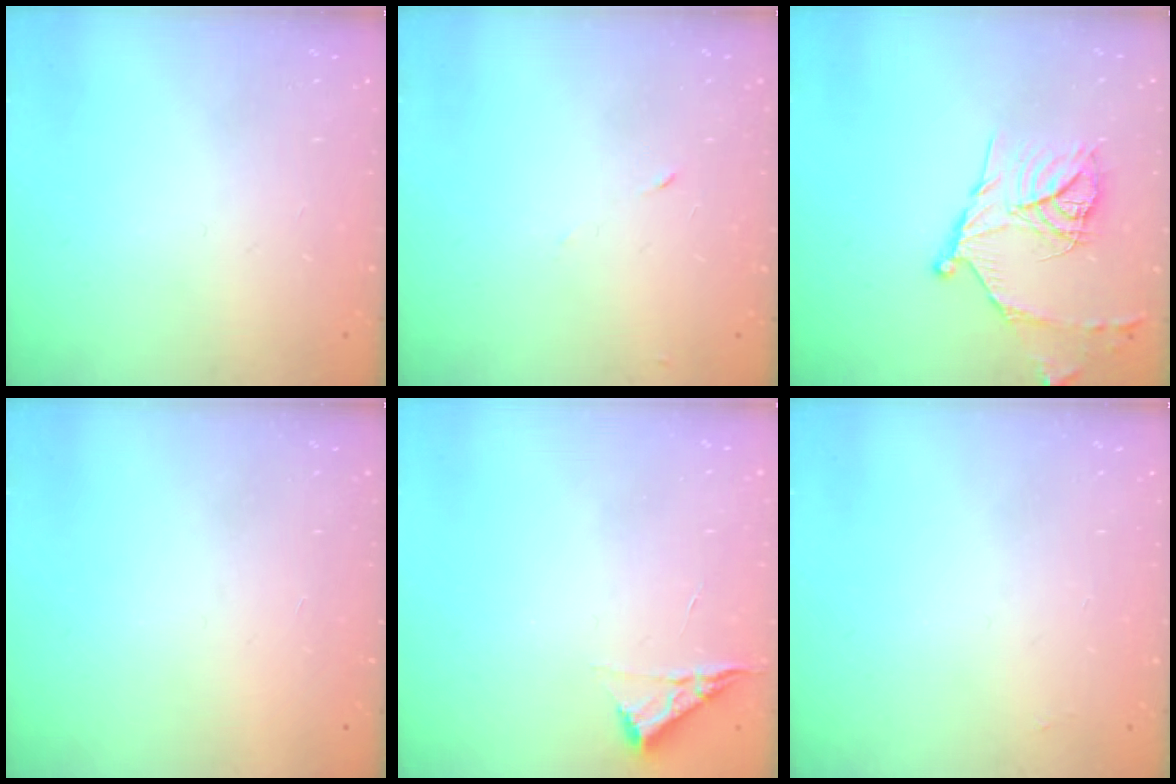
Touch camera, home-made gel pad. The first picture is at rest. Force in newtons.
{"total": 5.2, "press": 5.1, "slide": 0.6}
{"total": 16.5, "press": 16.5, "slide": 1.6}
{"total": 1.5, "press": 1.5, "slide": 0.1}
{"total": 5.1, "press": 5.0, "slide": 0.7}
{"total": 1.9, "press": 1.9, "slide": 0.3}